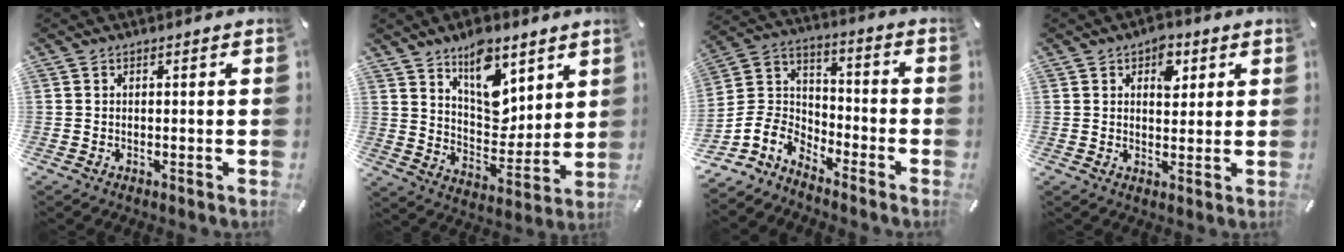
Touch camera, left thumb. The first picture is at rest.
{"total": 13.7, "force": [8.1, 8.3, 7.2], "torque": [-0.087, -0.059, 0.145]}
{"total": 9.0, "force": [-7.0, 5.5, 1.4], "torque": [-0.047, 0.020, -0.138]}
{"total": 5.5, "force": [2.5, 3.6, 3.4], "torque": [-0.027, -0.010, 0.034]}